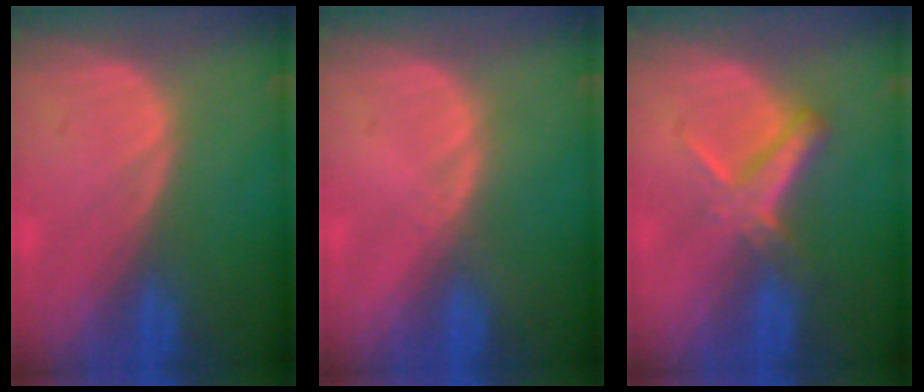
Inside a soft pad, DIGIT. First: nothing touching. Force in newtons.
{"total": 0.7, "press": 0.5, "slide": 0.4}
{"total": 5.6, "press": 5.1, "slide": 2.2}